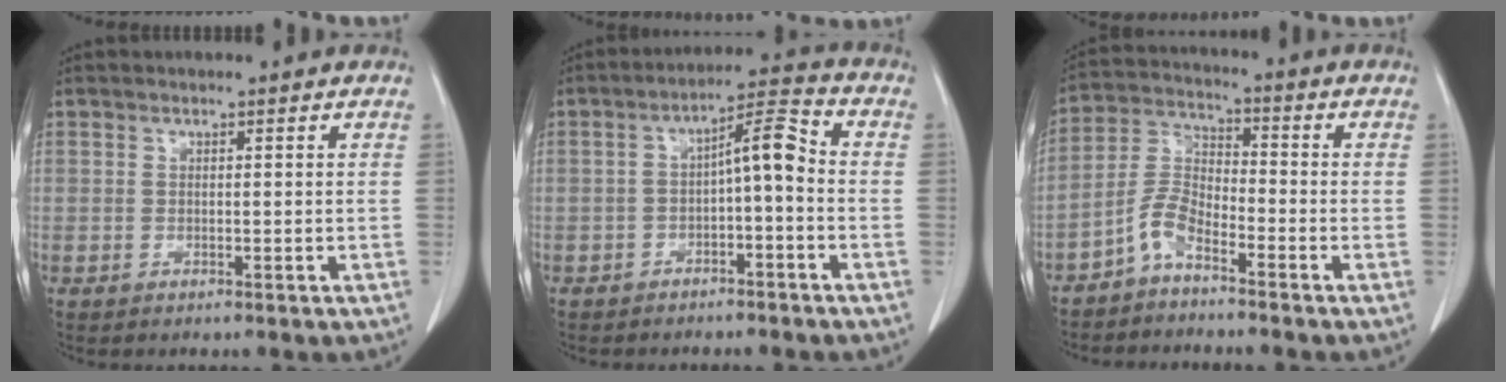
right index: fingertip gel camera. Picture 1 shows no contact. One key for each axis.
{"total": 6.8, "fx": -1.2, "fy": 1.6, "fz": 6.5, "tx": -0.104, "ty": 0.031, "tz": -0.020}
{"total": 5.3, "fx": -3.9, "fy": 1.5, "fz": 3.2, "tx": -0.076, "ty": 0.002, "tz": -0.087}